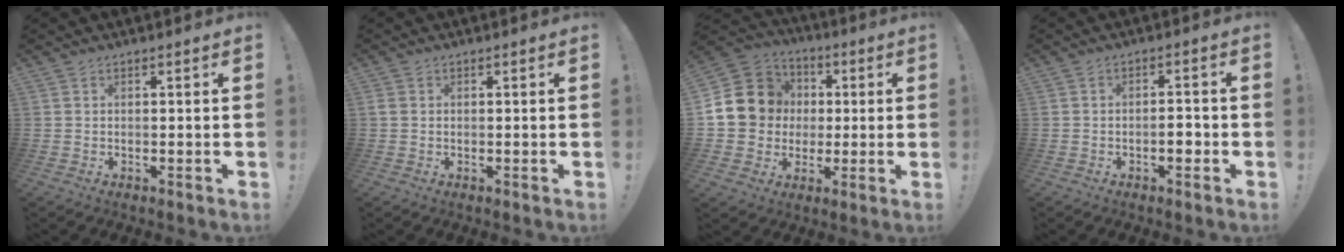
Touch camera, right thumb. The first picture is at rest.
{"total": 1.3, "force": [0.0, 1.1, 0.6], "torque": [-0.014, 0.006, 0.001]}
{"total": 14.4, "force": [1.5, 13.6, 4.7], "torque": [-0.080, 0.006, 0.054]}
{"total": 4.1, "force": [-1.8, 1.6, 3.3], "torque": [-0.044, 0.006, -0.032]}